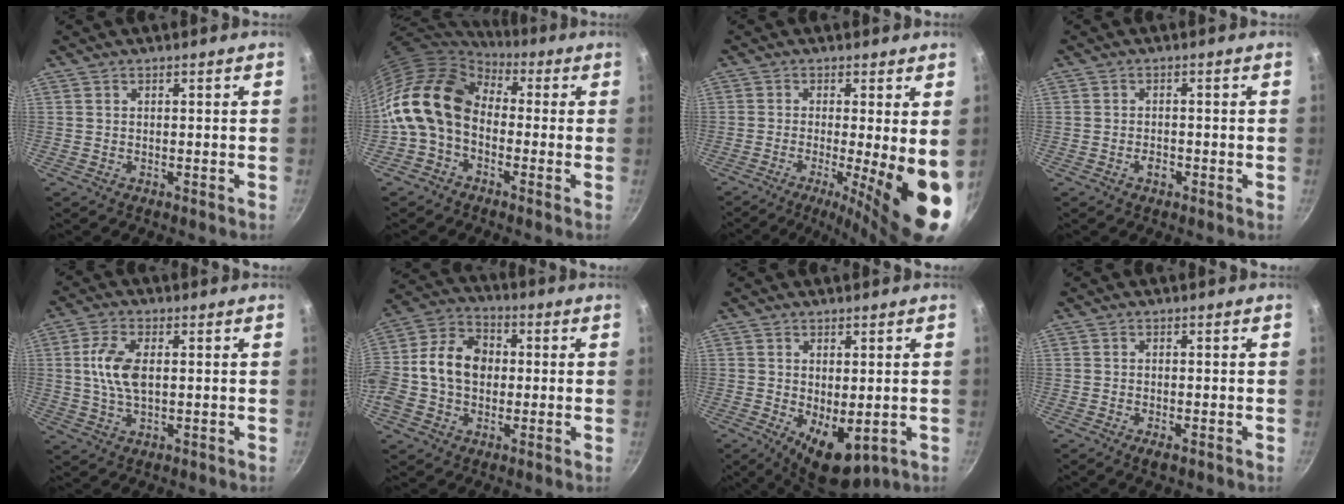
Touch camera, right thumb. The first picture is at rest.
{"total": 15.9, "force": [-0.7, 11.7, 10.7], "torque": [-0.191, 0.038, -0.033]}
{"total": 13.3, "force": [-2.5, 2.3, 12.9], "torque": [-0.174, -0.019, -0.032]}
{"total": 1.9, "force": [-0.9, 1.1, 1.3], "torque": [-0.019, 0.010, -0.017]}
{"total": 8.0, "force": [1.0, 4.1, 6.8], "torque": [-0.135, 0.004, 0.017]}
{"total": 15.6, "force": [0.0, 11.7, 10.4], "torque": [-0.173, 0.034, -0.020]}
{"total": 7.7, "force": [-1.2, 4.0, 6.5], "torque": [-0.077, -0.010, -0.003]}
{"total": 2.0, "force": [-1.0, 0.8, 1.6], "torque": [-0.035, -0.002, -0.018]}